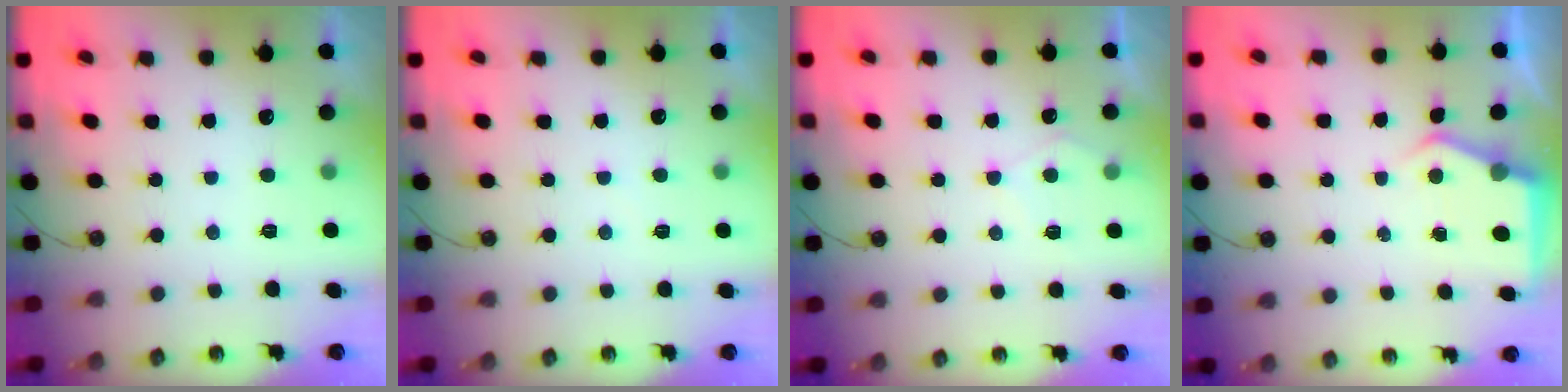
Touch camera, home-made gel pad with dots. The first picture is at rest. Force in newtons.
{"total": 3.6, "press": 3.6, "slide": 0.4}
{"total": 6.5, "press": 6.5, "slide": 0.7}
{"total": 4.6, "press": 4.6, "slide": 0.6}